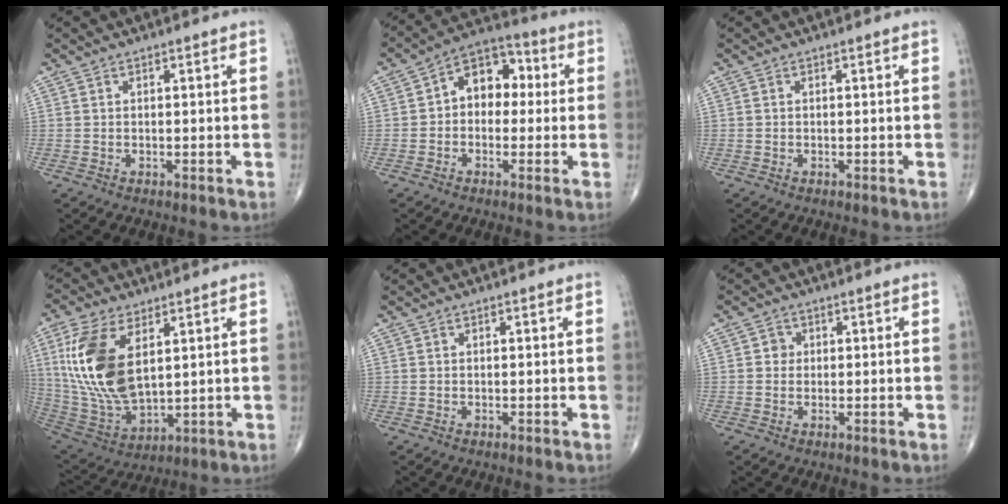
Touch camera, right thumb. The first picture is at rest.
{"total": 9.8, "force": [0.7, 7.1, 6.8], "torque": [-0.065, 0.034, -0.005]}
{"total": 0.0}
{"total": 18.2, "force": [4.9, 9.5, 14.7], "torque": [-0.301, -0.025, 0.105]}
{"total": 0.0}
{"total": 1.9, "force": [0.2, 1.8, 0.6], "torque": [0.003, 0.004, 0.000]}